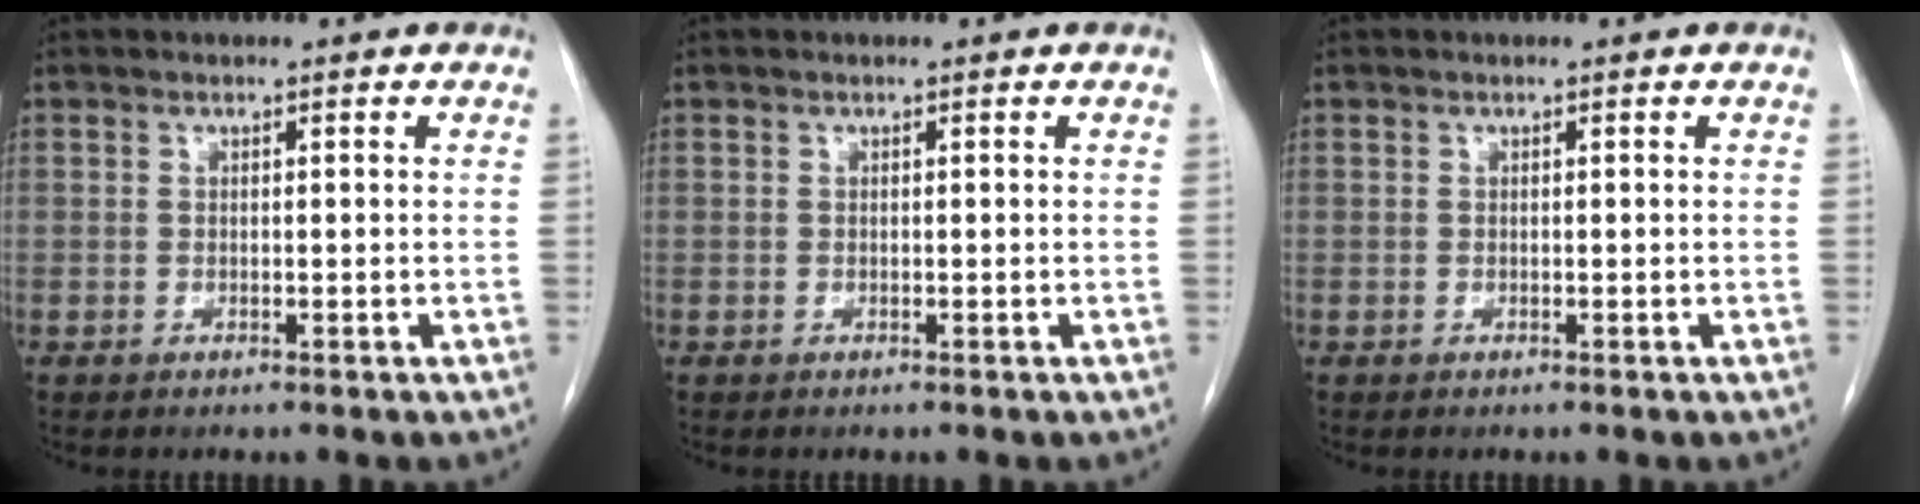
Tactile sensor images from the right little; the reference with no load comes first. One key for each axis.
{"total": 0.0}
{"total": 0.0}